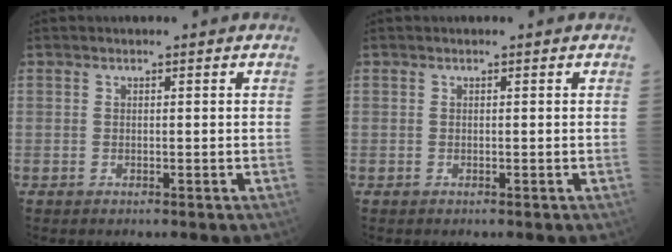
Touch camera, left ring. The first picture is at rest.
{"total": 0.0}